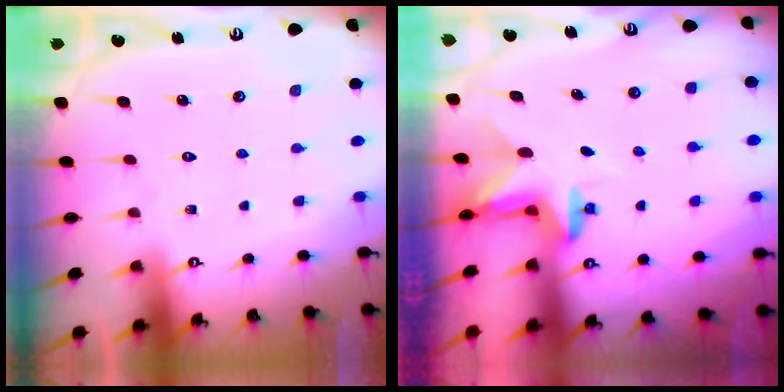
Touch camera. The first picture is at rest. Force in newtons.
{"total": 2.4, "press": 2.3, "slide": 0.4}